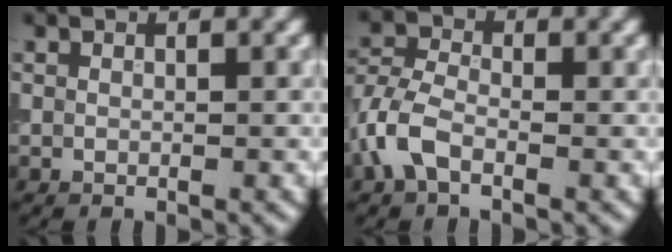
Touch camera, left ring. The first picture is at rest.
{"total": 3.7, "force": [-1.7, 2.2, 2.5], "torque": [-0.061, 0.006, -0.047]}